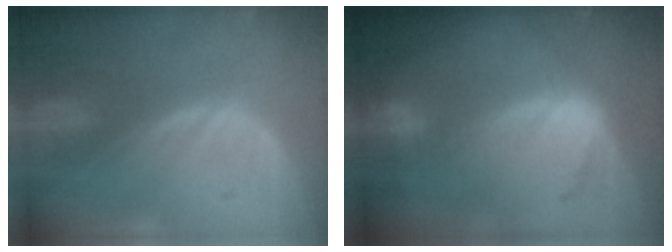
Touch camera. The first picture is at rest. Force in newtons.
{"total": 9.2, "press": 8.1, "slide": 4.4}